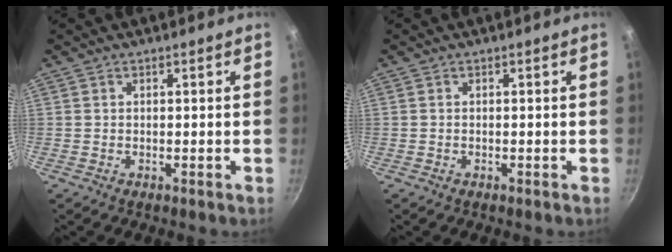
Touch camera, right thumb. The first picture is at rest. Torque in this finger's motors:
{"motor_torque": [0.06, -0.10, -0.35, -0.22, 0.00]}